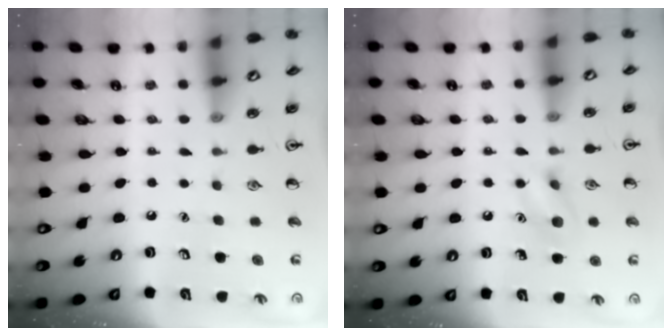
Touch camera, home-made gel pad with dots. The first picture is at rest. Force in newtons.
{"total": 8.1, "press": 8.0, "slide": 1.2}